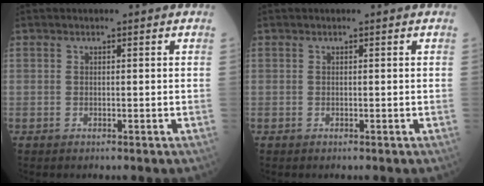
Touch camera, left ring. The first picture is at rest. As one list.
[{"total": 0.0}]